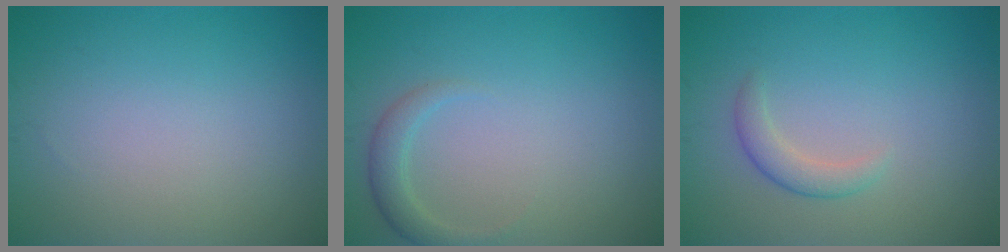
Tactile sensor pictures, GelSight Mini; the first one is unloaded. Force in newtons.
{"total": 1.9, "press": 1.9, "slide": 0.1}
{"total": 1.8, "press": 1.8, "slide": 0.1}